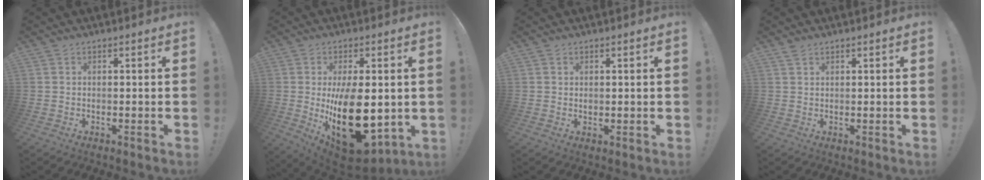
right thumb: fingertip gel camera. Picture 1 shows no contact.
{"total": 23.4, "force": [-2.1, 13.1, 19.2], "torque": [-0.292, -0.016, -0.009]}
{"total": 0.9, "force": [0.3, 0.9, 0.1], "torque": [0.005, 0.000, 0.003]}
{"total": 1.3, "force": [1.1, 0.4, 0.7], "torque": [-0.019, 0.001, 0.022]}